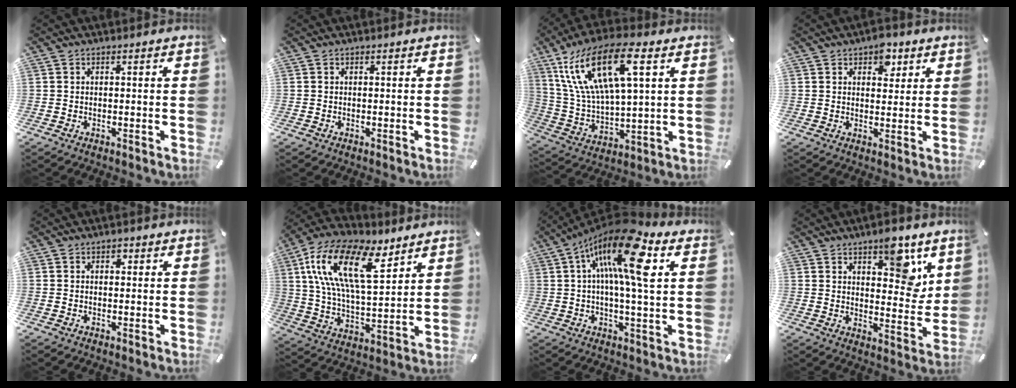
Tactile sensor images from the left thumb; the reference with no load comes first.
{"total": 0.0}
{"total": 20.4, "force": [9.3, 8.1, 16.3], "torque": [-0.362, -0.017, 0.152]}
{"total": 5.7, "force": [3.3, 3.5, 3.0], "torque": [-0.020, -0.011, 0.050]}
{"total": 1.3, "force": [0.7, 1.0, 0.5], "torque": [-0.003, 0.000, 0.010]}
{"total": 20.7, "force": [10.7, 9.6, 14.9], "torque": [-0.321, -0.037, 0.183]}
{"total": 18.5, "force": [5.9, 4.4, 17.0], "torque": [-0.298, -0.013, 0.081]}
{"total": 12.4, "force": [7.5, 6.1, 7.8], "torque": [-0.074, -0.053, 0.124]}